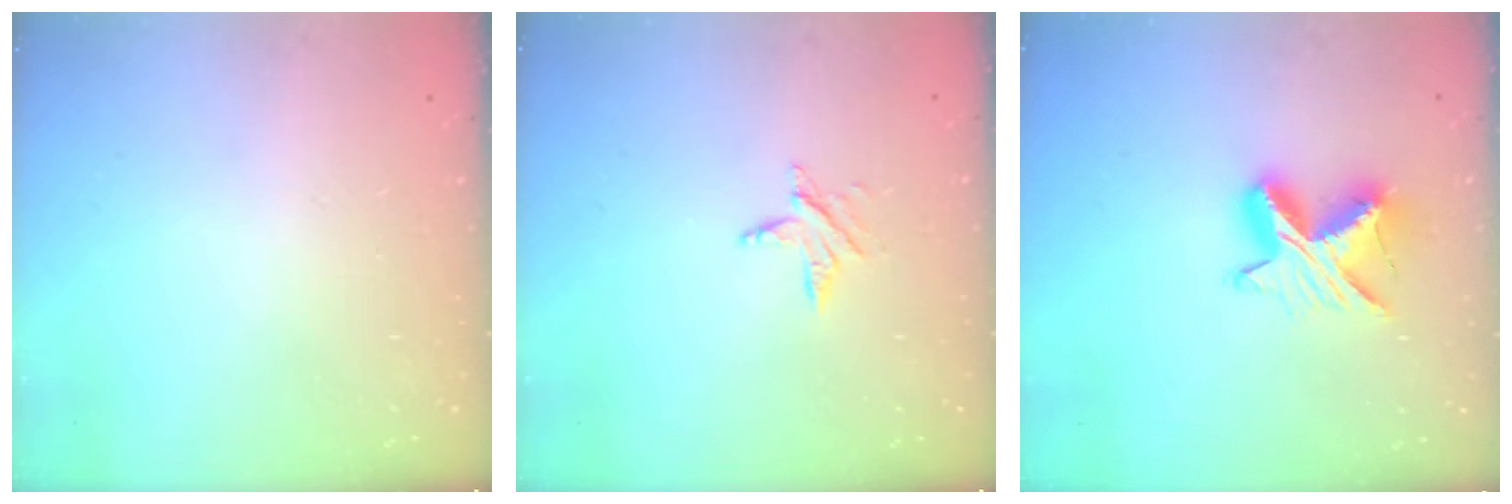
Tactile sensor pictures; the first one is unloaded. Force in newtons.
{"total": 3.5, "press": 3.5, "slide": 0.4}
{"total": 9.9, "press": 9.9, "slide": 0.5}